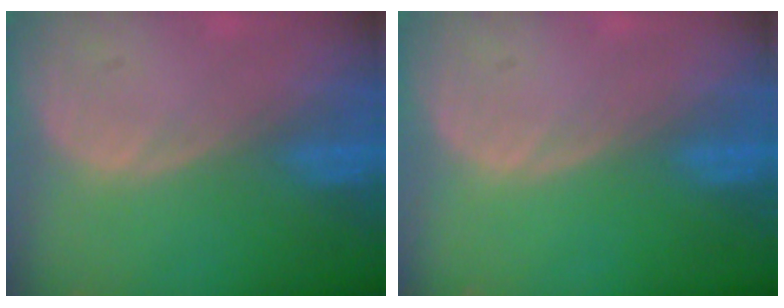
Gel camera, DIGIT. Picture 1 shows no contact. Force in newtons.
{"total": 0.0}